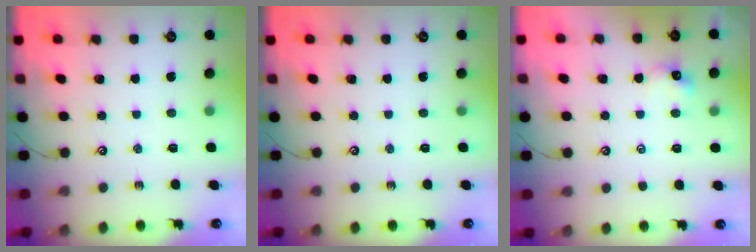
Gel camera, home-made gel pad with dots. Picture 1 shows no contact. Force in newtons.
{"total": 0.0}
{"total": 0.9, "press": 0.9, "slide": 0.2}